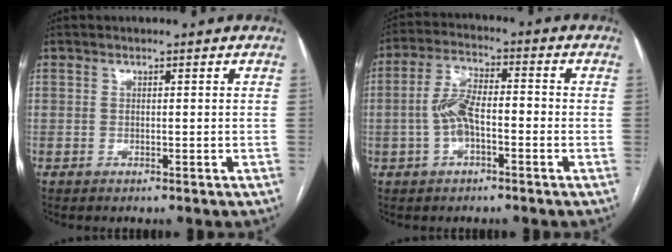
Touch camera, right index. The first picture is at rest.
{"total": 7.0, "force": [-1.5, 3.0, 6.2], "torque": [-0.134, 0.023, -0.029]}